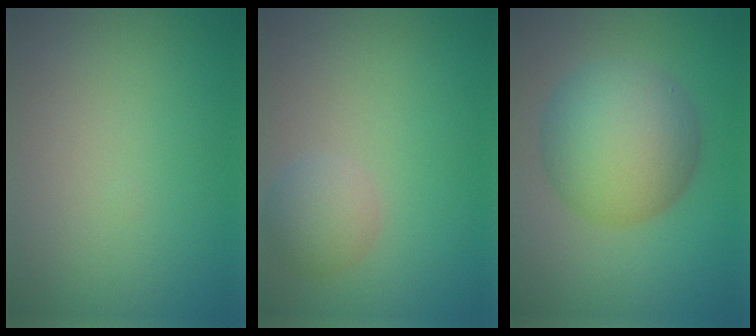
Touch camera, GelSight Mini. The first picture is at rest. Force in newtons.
{"total": 2.3, "press": 2.3, "slide": 0.2}
{"total": 8.5, "press": 8.5, "slide": 0.2}